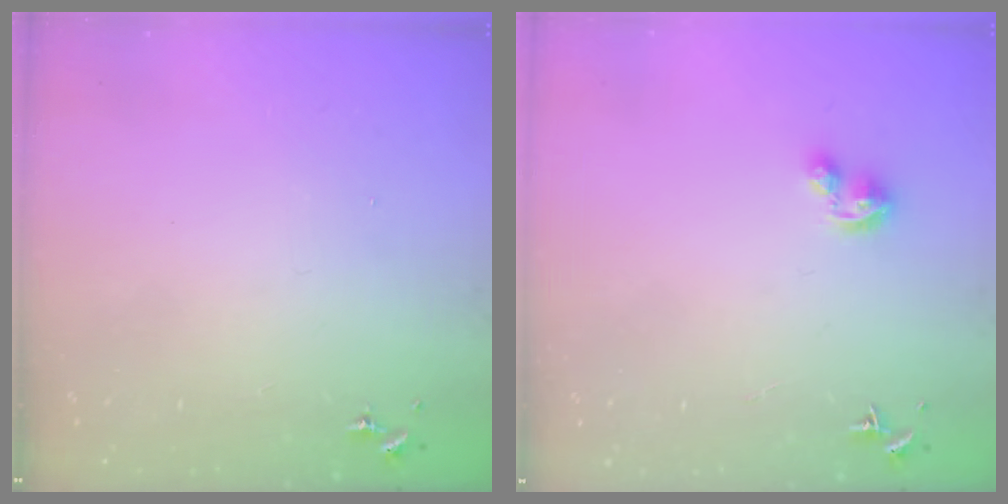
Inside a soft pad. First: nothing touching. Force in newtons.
{"total": 4.4, "press": 4.4, "slide": 0.4}